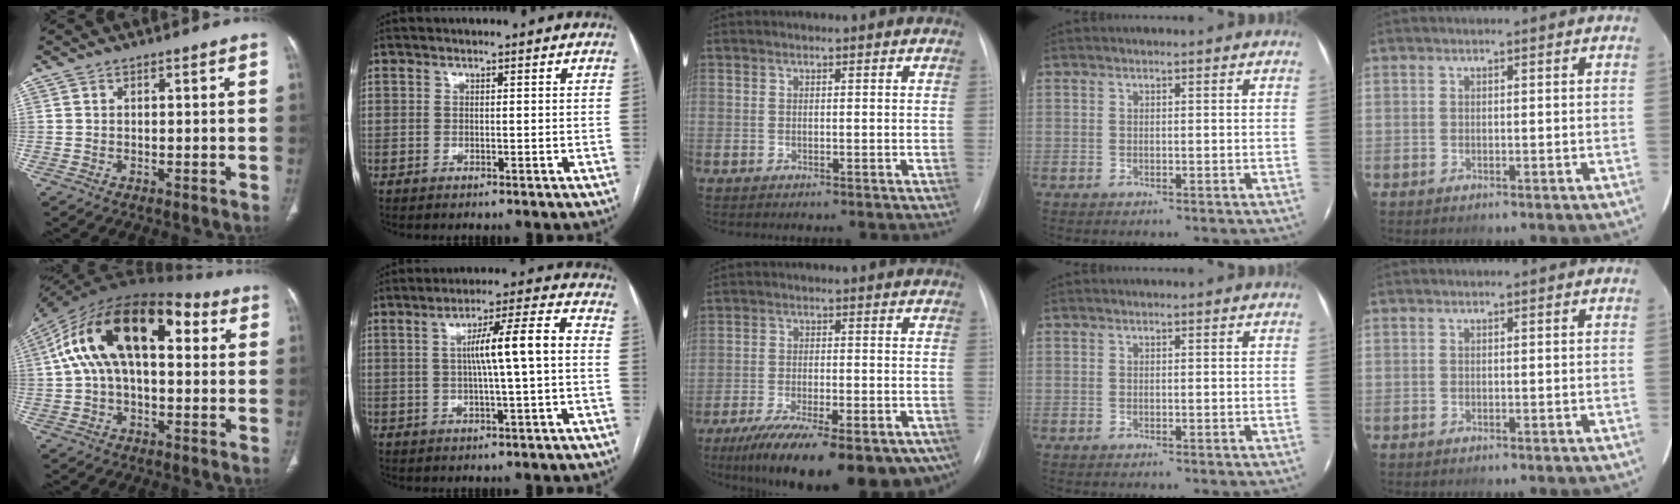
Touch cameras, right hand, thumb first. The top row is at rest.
{"thumb": {"total": 21.8, "force": [4.8, 11.6, 17.9], "torque": [-0.309, 0.052, 0.066]}, "index": {"total": 8.9, "force": [0.3, -0.1, 8.9], "torque": [-0.144, 0.017, 0.005]}, "middle": {"total": 22.3, "force": [-14.5, 6.6, 15.7], "torque": [-0.192, -0.023, -0.197]}}